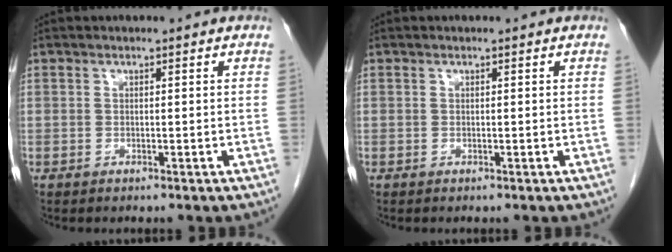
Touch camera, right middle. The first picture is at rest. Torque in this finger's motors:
{"motor_torque": [-0.21, -0.02, -0.01, 0.00]}